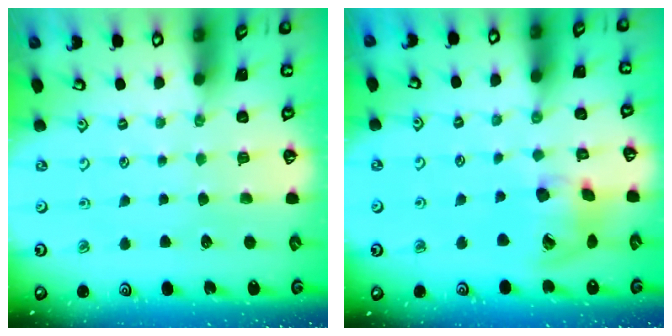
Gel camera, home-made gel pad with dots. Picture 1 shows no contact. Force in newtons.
{"total": 15.6, "press": 15.4, "slide": 2.4}